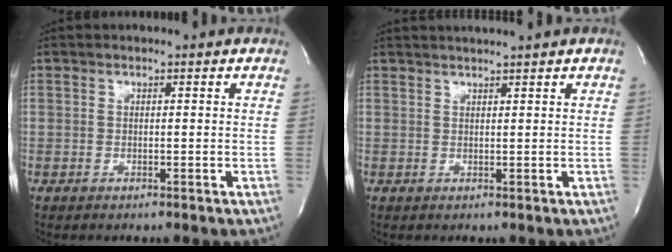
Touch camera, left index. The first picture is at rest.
{"total": 3.8, "force": [3.4, -1.0, 1.4], "torque": [-0.015, 0.014, 0.052]}